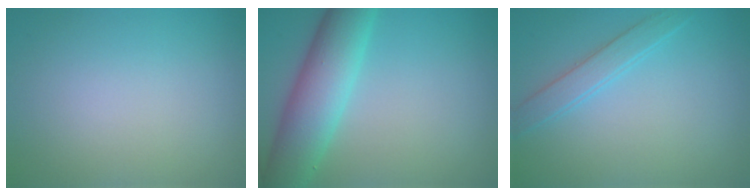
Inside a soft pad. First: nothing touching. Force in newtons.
{"total": 6.9, "press": 6.9, "slide": 0.1}
{"total": 2.2, "press": 2.1, "slide": 0.2}